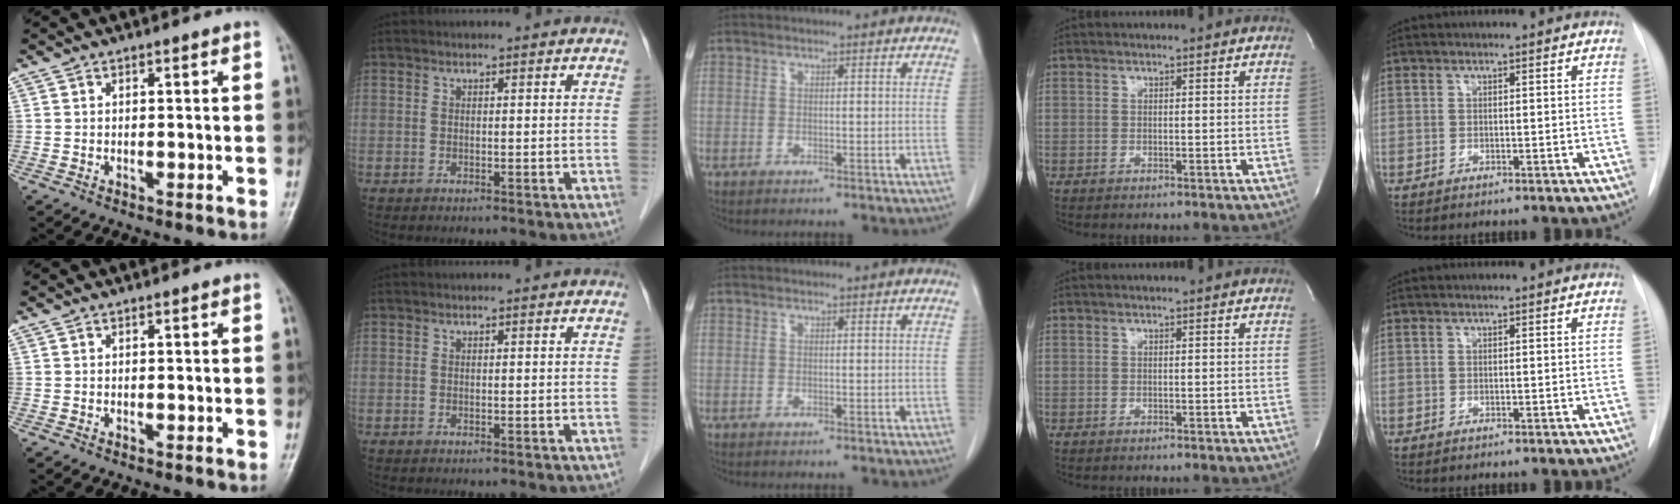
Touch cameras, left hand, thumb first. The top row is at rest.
{}